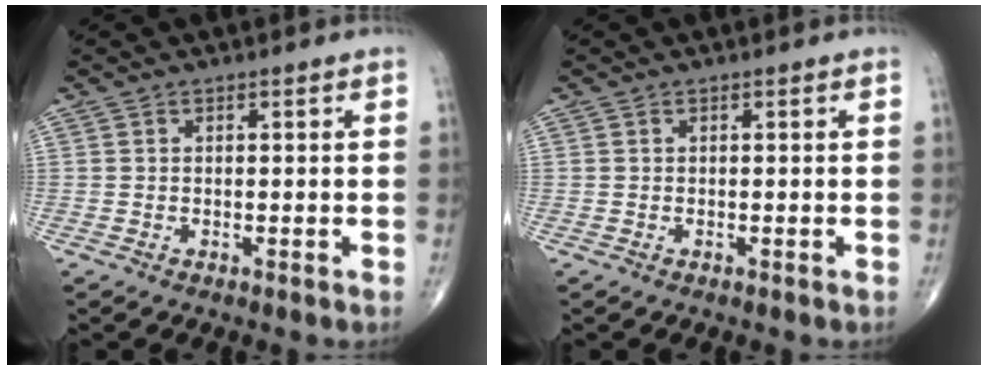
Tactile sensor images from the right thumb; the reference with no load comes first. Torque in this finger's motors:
{"motor_torque": [0.02, -0.18, -0.13, -0.10, 0.06]}